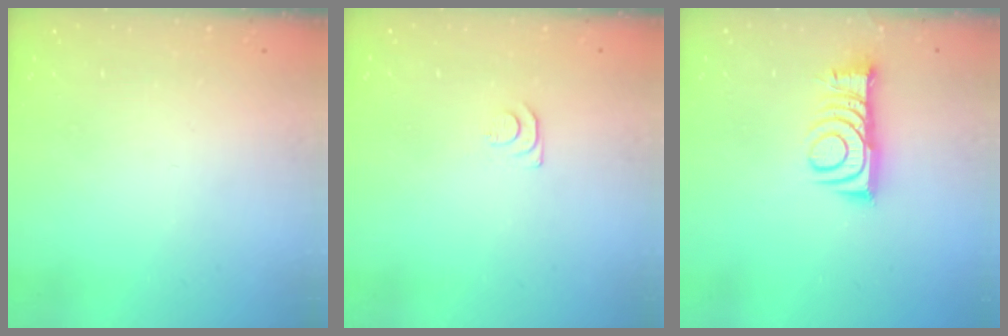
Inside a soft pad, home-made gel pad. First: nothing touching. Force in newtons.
{"total": 3.8, "press": 3.7, "slide": 0.5}
{"total": 9.6, "press": 9.6, "slide": 0.2}